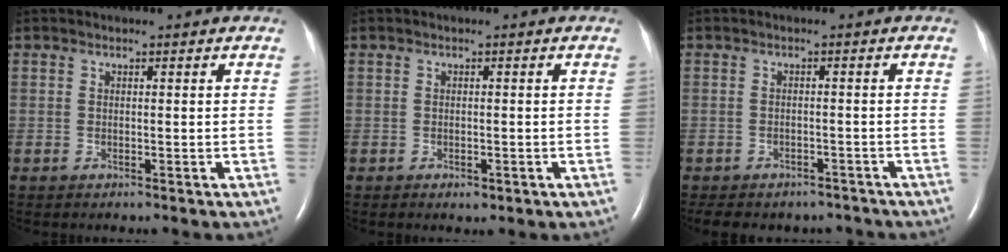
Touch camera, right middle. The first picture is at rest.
{"total": 1.3, "force": [-0.6, 0.7, 0.9], "torque": [-0.013, 0.000, -0.002]}
{"total": 9.9, "force": [-8.5, 4.4, 2.5], "torque": [-0.049, 0.006, -0.099]}